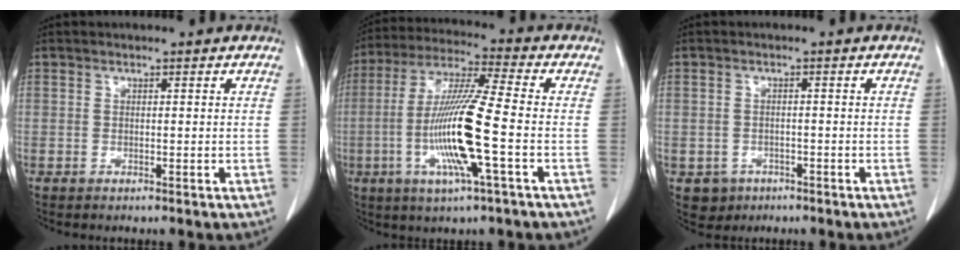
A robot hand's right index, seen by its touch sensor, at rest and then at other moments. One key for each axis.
{"total": 14.1, "fx": -3.3, "fy": 0.0, "fz": 13.7, "tx": -0.280, "ty": -0.009, "tz": -0.070}
{"total": 3.4, "fx": -1.7, "fy": 2.9, "fz": 0.3, "tx": 0.001, "ty": 0.009, "tz": -0.020}